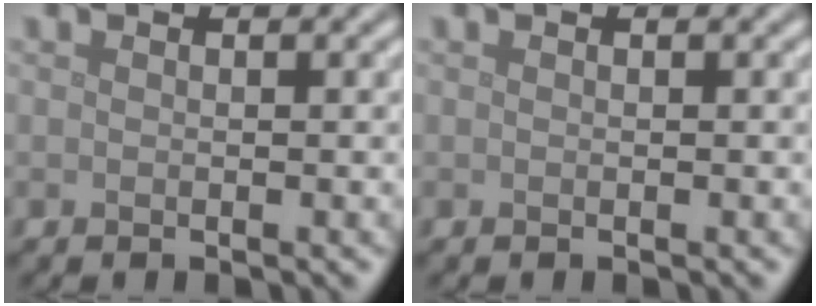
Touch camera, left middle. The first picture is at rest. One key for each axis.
{"total": 0.0}